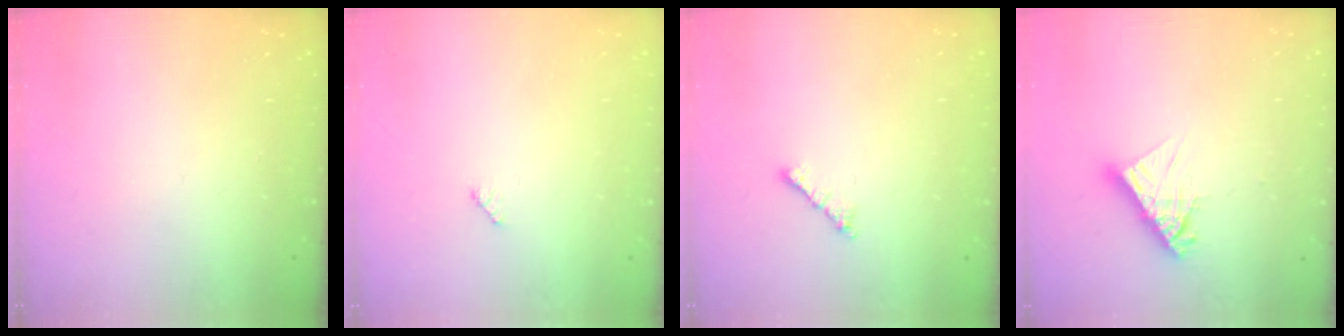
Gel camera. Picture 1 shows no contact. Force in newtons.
{"total": 3.2, "press": 3.2, "slide": 0.4}
{"total": 1.8, "press": 1.8, "slide": 0.5}
{"total": 9.6, "press": 9.6, "slide": 0.8}